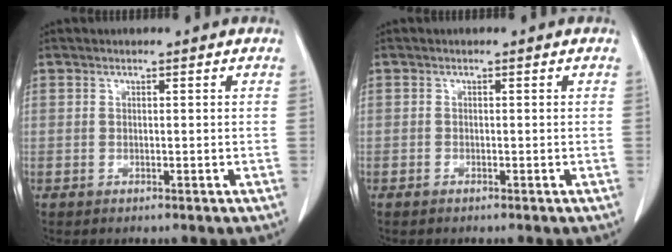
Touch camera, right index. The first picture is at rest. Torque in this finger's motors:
{"motor_torque": [0.01, 0.02, -0.04, 0.00]}